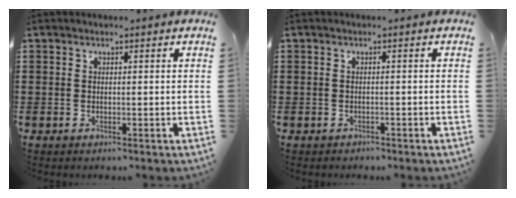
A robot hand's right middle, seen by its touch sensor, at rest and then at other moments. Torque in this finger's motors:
{"motor_torque": [0.87, 0.35, -0.04, 0.00]}